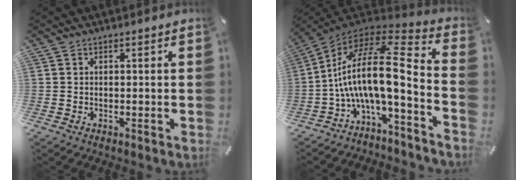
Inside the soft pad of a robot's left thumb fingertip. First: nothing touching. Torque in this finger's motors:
{"motor_torque": [-0.24, 2.05, 1.95, 0.81, 0.29]}